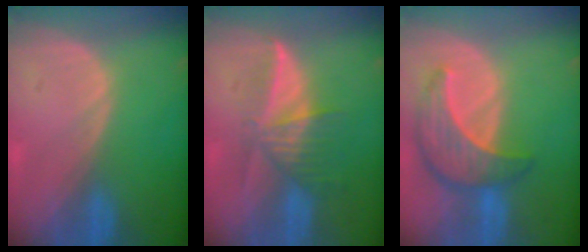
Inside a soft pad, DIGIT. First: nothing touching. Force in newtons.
{"total": 6.0, "press": 5.8, "slide": 1.6}
{"total": 8.7, "press": 7.9, "slide": 3.7}